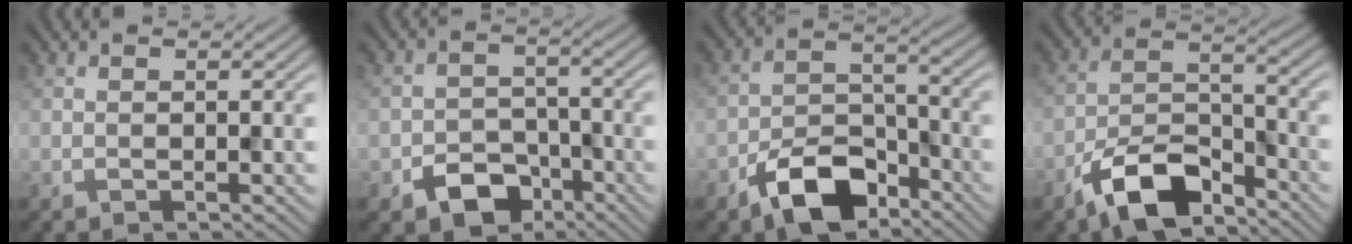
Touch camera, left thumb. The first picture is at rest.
{"total": 6.3, "force": [-3.7, 4.1, 2.9], "torque": [-0.050, -0.008, -0.073]}
{"total": 9.5, "force": [-6.3, 4.6, 5.5], "torque": [-0.093, -0.001, -0.129]}
{"total": 10.3, "force": [-7.0, 4.1, 6.3], "torque": [-0.112, -0.003, -0.149]}